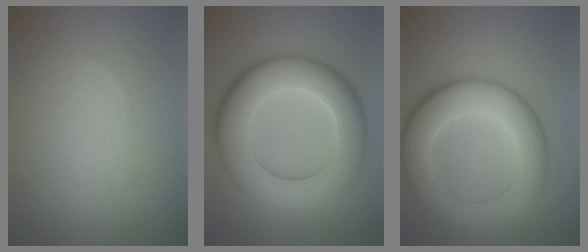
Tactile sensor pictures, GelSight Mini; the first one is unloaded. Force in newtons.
{"total": 11.1, "press": 11.1, "slide": 0.4}
{"total": 8.5, "press": 8.5, "slide": 0.3}